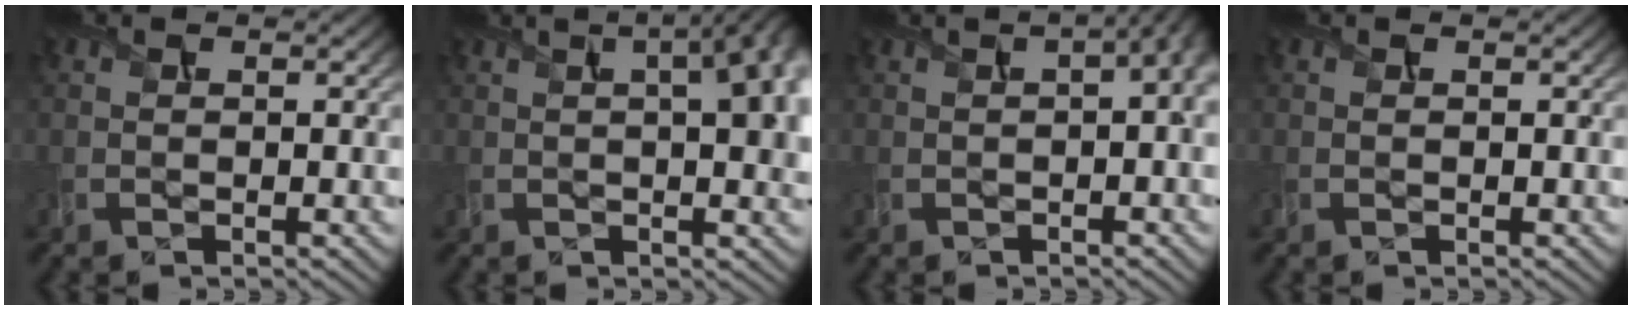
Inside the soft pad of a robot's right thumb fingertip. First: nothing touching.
{"total": 10.7, "force": [1.6, 4.3, 9.7], "torque": [-0.114, 0.020, 0.014]}
{"total": 7.0, "force": [0.6, 2.7, 6.4], "torque": [-0.069, 0.015, 0.004]}
{"total": 0.0}